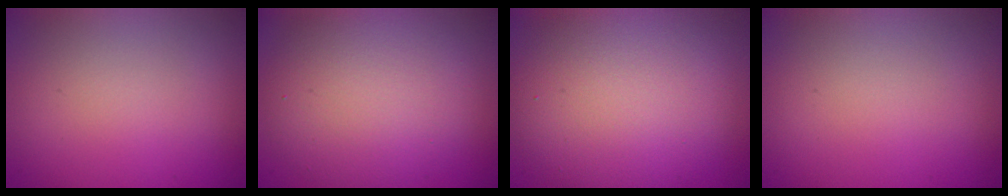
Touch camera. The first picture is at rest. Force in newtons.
{"total": 6.5, "press": 6.5, "slide": 0.2}
{"total": 10.2, "press": 10.2, "slide": 0.5}
{"total": 0.0}